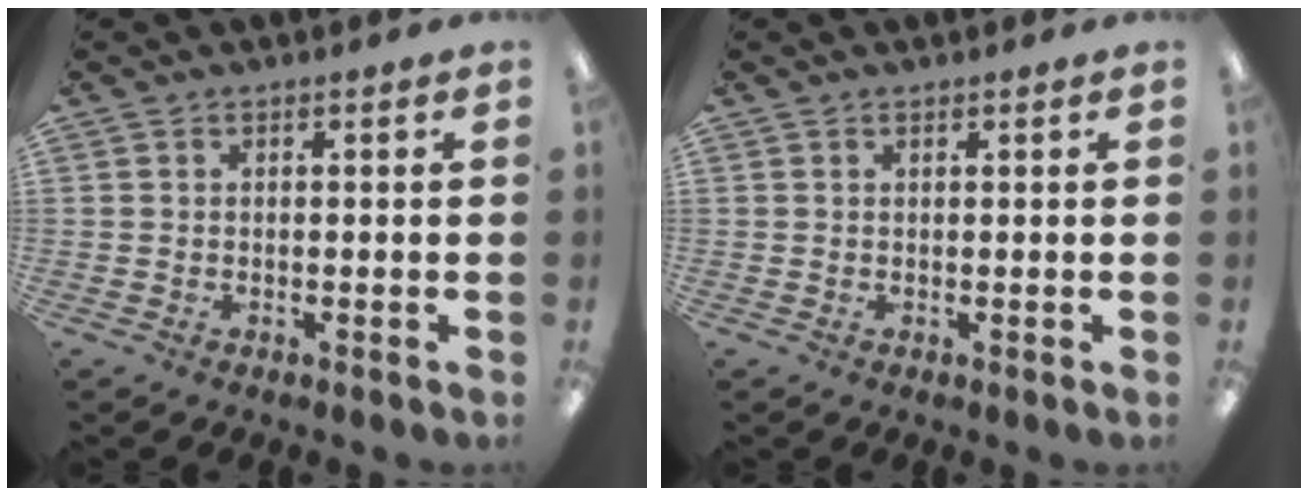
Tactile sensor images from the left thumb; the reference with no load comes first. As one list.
[{"total": 0.7, "force": [0.6, 0.2, 0.3], "torque": [-0.007, 0.000, 0.012]}]